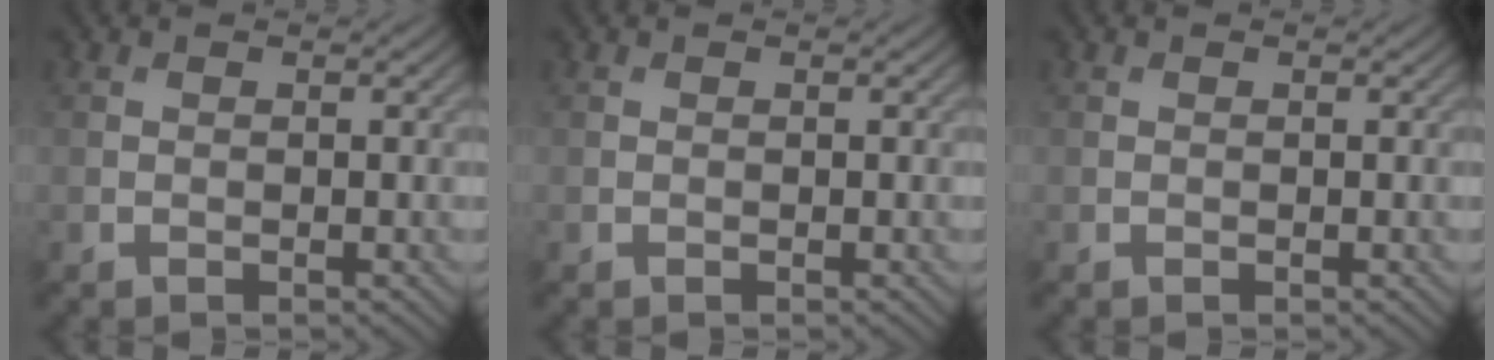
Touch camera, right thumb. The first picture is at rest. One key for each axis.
{"total": 0.0}
{"total": 0.0}